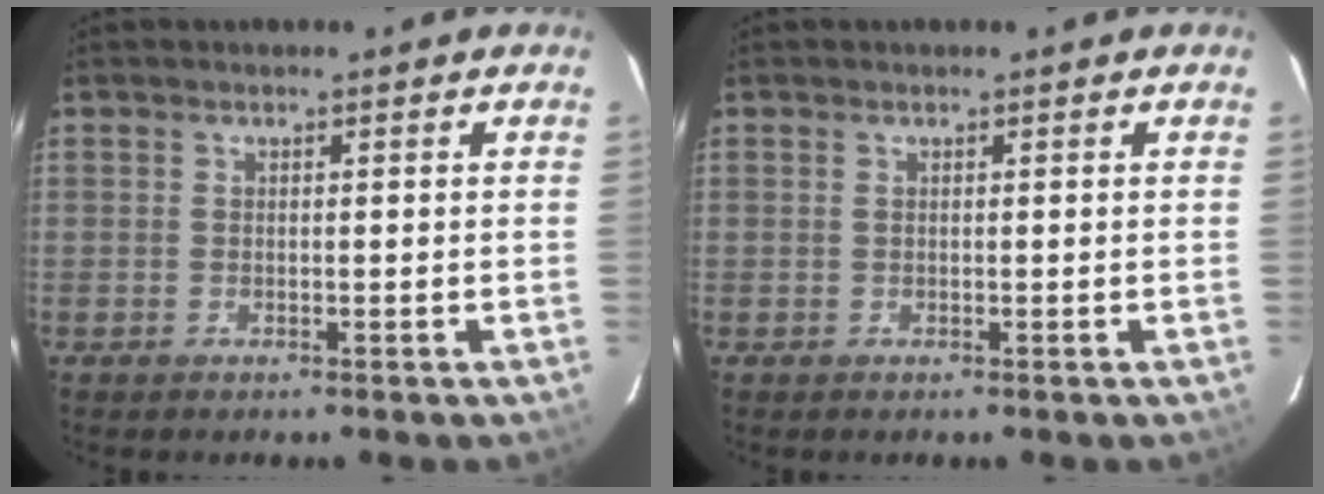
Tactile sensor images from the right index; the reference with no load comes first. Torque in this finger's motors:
{"motor_torque": [-0.31, 0.19, 0.02, 0.01]}